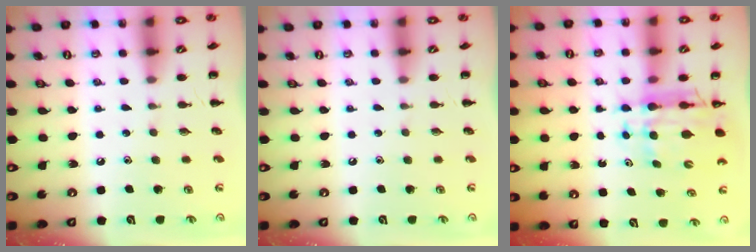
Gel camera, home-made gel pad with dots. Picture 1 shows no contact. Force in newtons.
{"total": 0.0}
{"total": 9.3, "press": 8.9, "slide": 2.8}